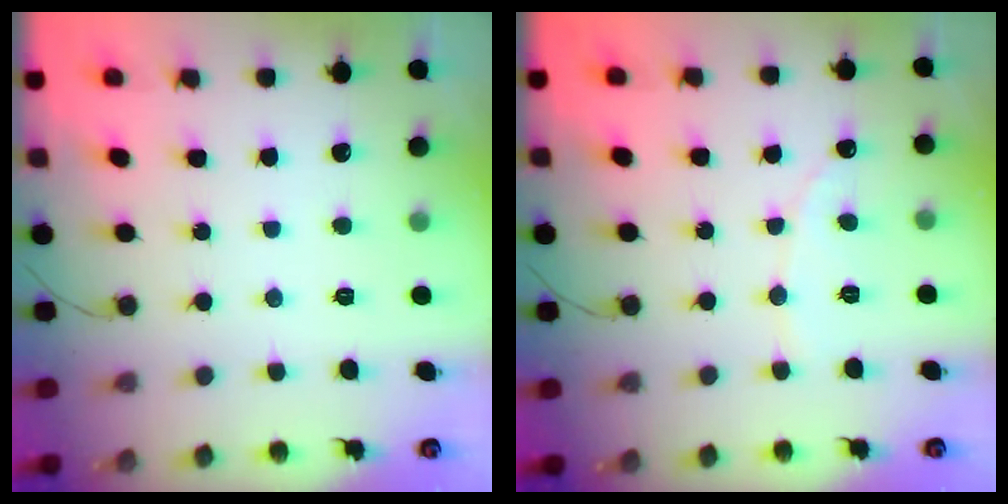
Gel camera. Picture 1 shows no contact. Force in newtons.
{"total": 1.9, "press": 1.9, "slide": 0.1}